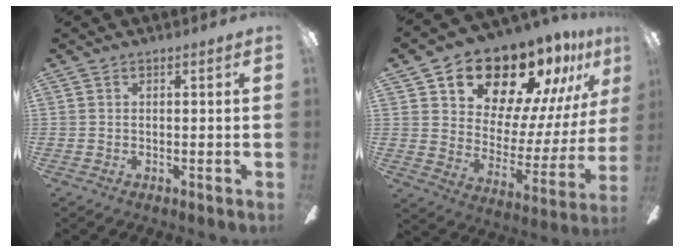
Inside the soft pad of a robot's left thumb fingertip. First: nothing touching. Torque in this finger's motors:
{"motor_torque": [2.11, 2.90, 1.35, -1.42, 0.08]}